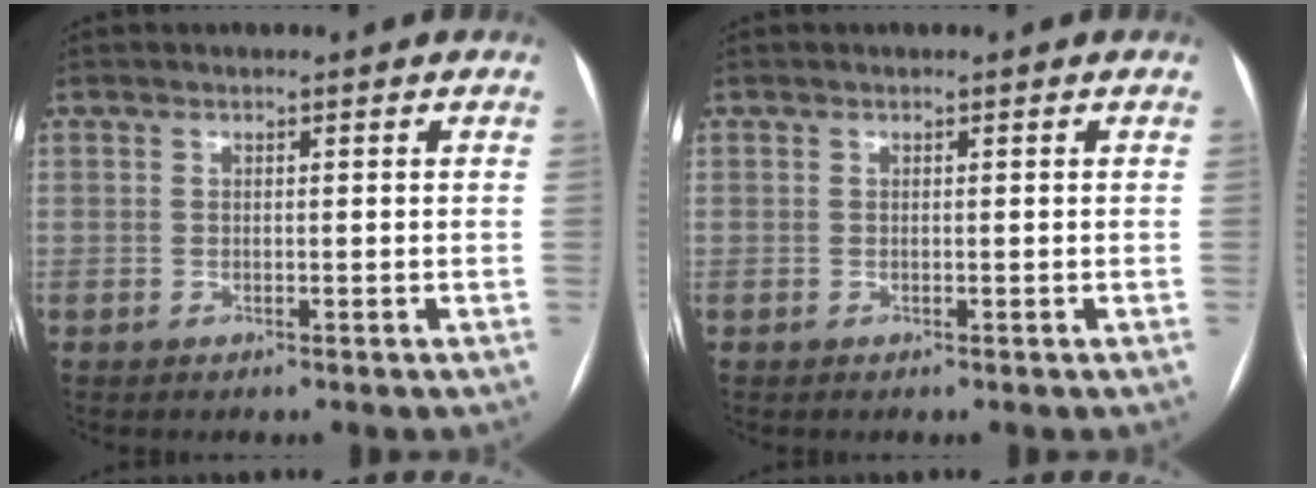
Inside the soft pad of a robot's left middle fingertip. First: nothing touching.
{"total": 0.0}